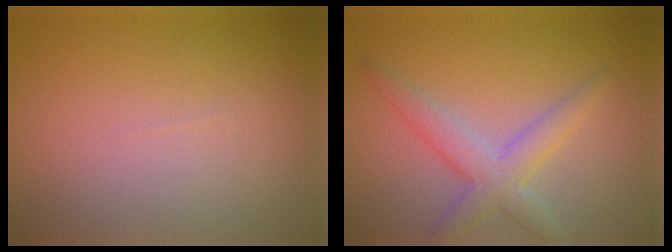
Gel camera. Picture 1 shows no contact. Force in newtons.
{"total": 3.8, "press": 3.8, "slide": 0.2}